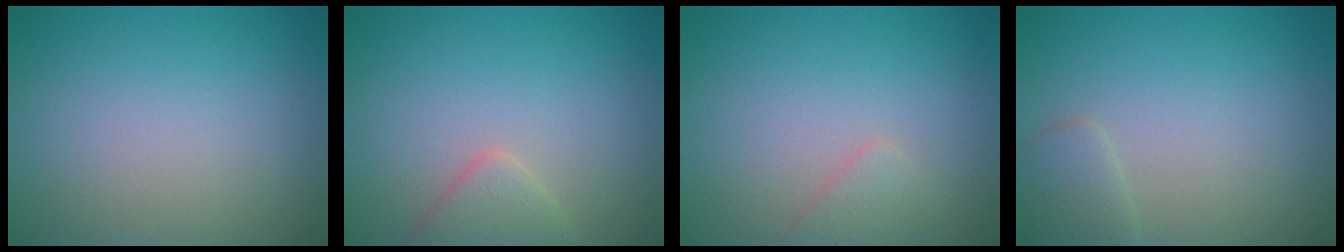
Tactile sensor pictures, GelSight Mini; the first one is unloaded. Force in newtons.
{"total": 2.2, "press": 2.2, "slide": 0.2}
{"total": 1.2, "press": 1.2, "slide": 0.1}
{"total": 1.6, "press": 1.6, "slide": 0.0}